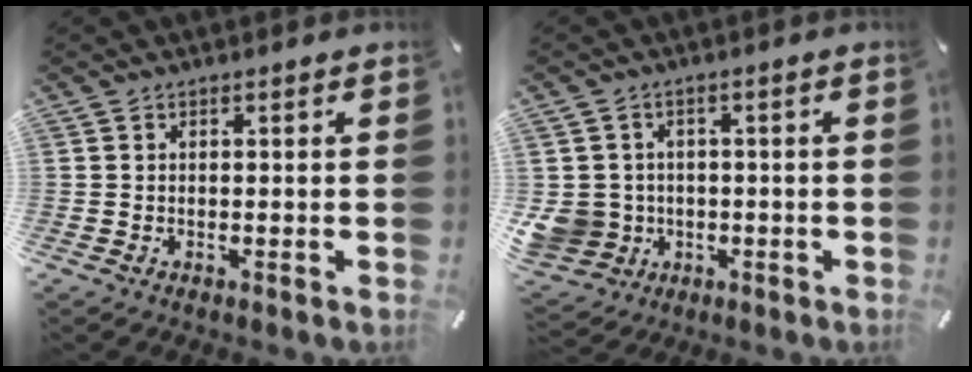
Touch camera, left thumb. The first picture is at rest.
{"total": 7.8, "force": [-1.4, 7.5, 1.9], "torque": [-0.071, 0.010, -0.023]}